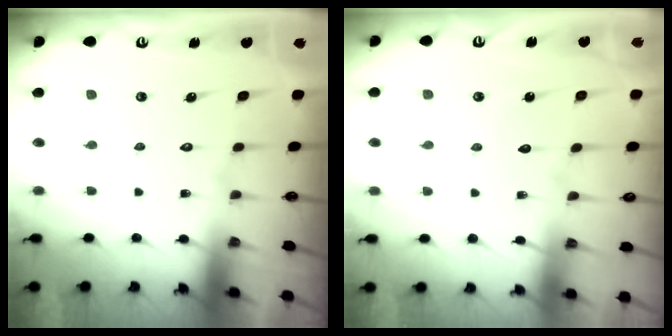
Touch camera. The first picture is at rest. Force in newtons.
{"total": 3.4, "press": 3.4, "slide": 0.2}